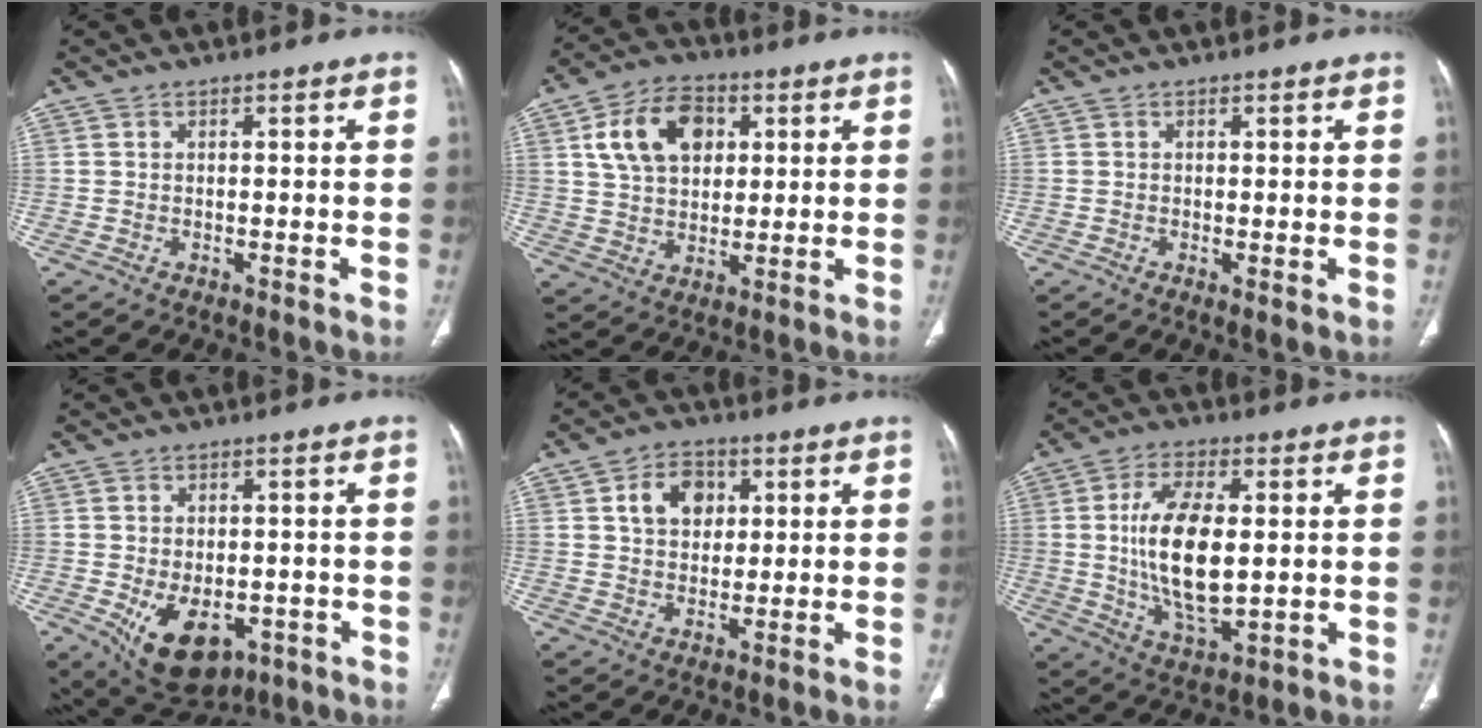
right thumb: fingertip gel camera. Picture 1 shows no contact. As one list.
[{"total": 12.8, "force": [4.0, 8.9, 8.4], "torque": [-0.122, 0.002, 0.068]}, {"total": 1.1, "force": [-0.1, 0.3, 1.0], "torque": [-0.022, -0.006, -0.003]}, {"total": 12.1, "force": [-4.5, 7.6, 8.3], "torque": [-0.115, 0.002, -0.047]}, {"total": 6.8, "force": [1.9, 5.1, 4.1], "torque": [-0.043, 0.001, 0.029]}, {"total": 15.2, "force": [0.7, 7.1, 13.4], "torque": [-0.244, -0.015, 0.019]}]